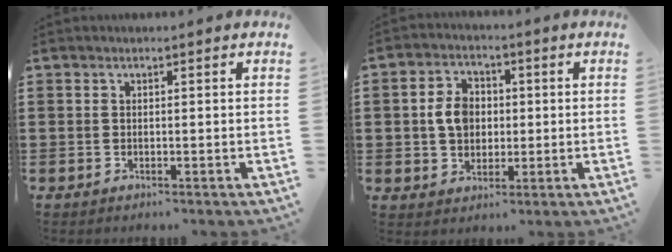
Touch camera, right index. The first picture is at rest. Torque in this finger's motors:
{"motor_torque": [0.27, 0.22, 0.48, 0.12]}